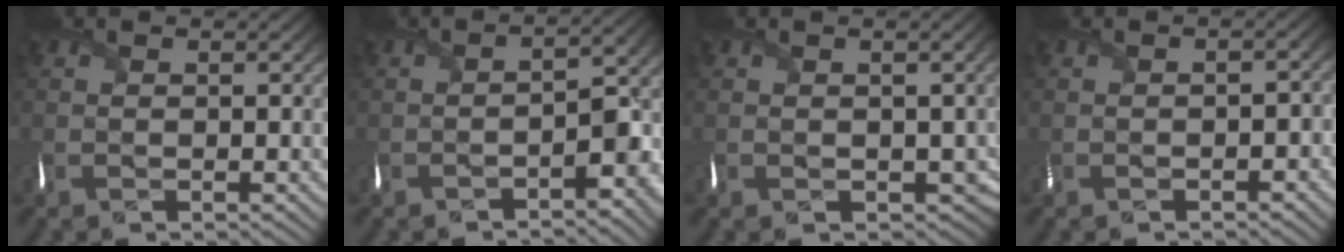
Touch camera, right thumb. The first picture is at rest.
{"total": 5.5, "force": [-3.3, 1.8, 4.0], "torque": [-0.049, -0.004, -0.057]}
{"total": 3.9, "force": [-0.2, 3.2, 2.1], "torque": [-0.036, -0.025, 0.003]}
{"total": 2.2, "force": [-1.3, 1.2, 1.2], "torque": [-0.020, -0.005, -0.023]}